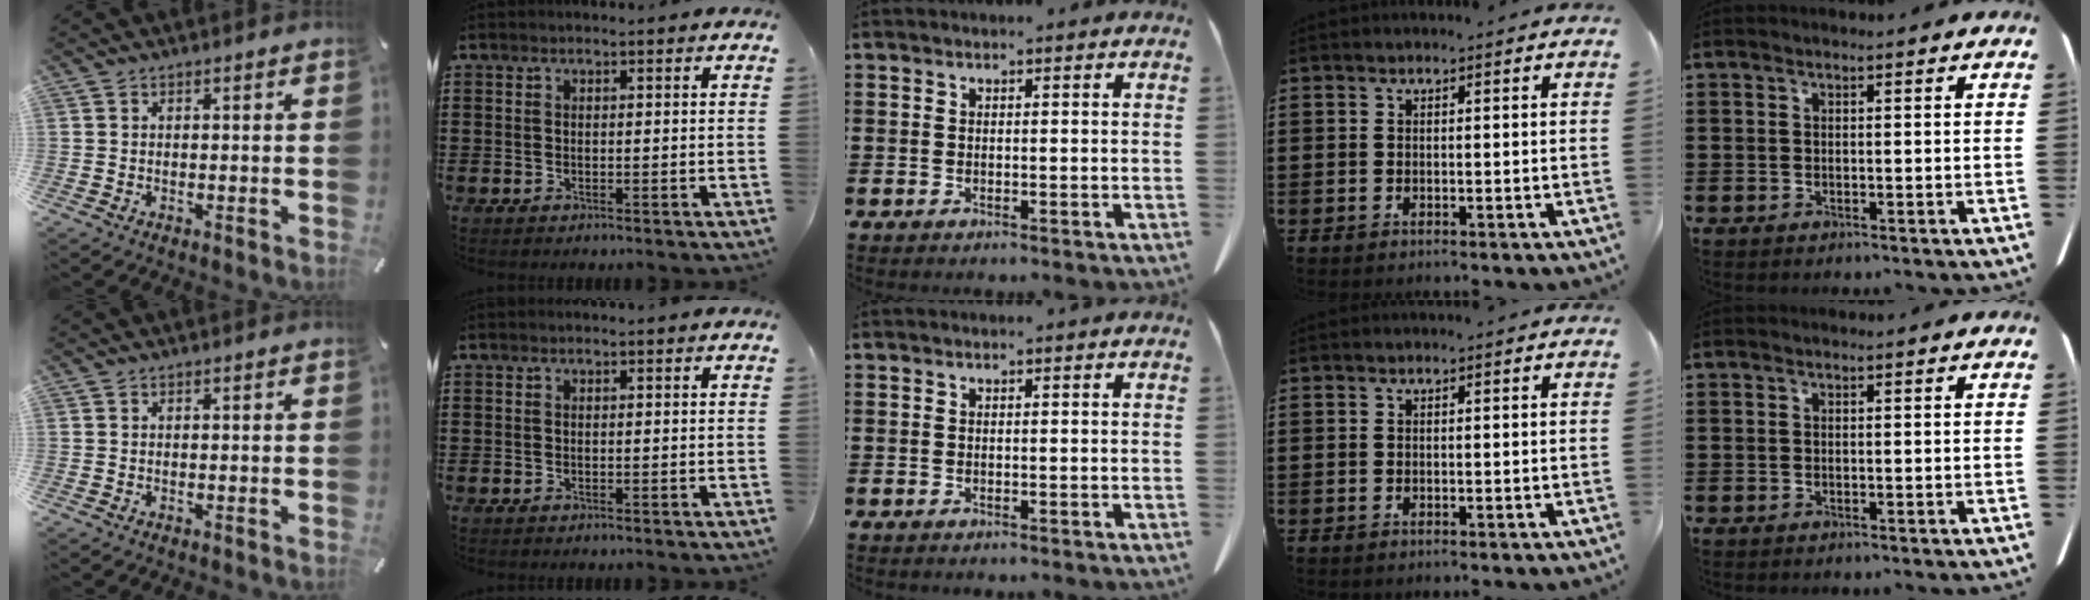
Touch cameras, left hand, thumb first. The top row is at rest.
{}